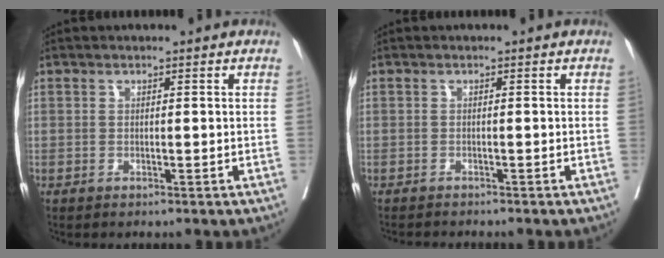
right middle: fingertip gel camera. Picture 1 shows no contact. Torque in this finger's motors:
{"motor_torque": [0.10, -0.90, 0.03, 0.03]}